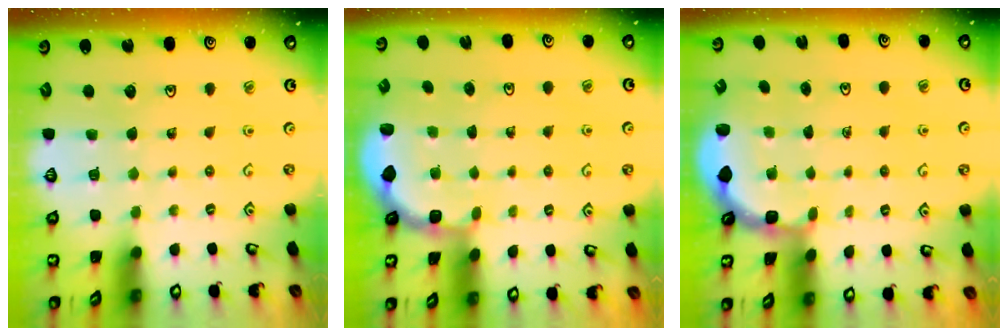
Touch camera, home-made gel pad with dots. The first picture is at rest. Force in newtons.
{"total": 1.9, "press": 1.6, "slide": 1.0}
{"total": 2.4, "press": 1.7, "slide": 1.6}